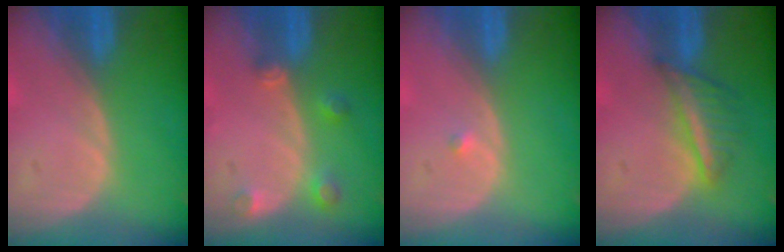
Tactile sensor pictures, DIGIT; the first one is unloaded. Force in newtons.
{"total": 3.3, "press": 3.0, "slide": 1.2}
{"total": 0.5, "press": 0.4, "slide": 0.3}
{"total": 5.3, "press": 5.3, "slide": 0.4}